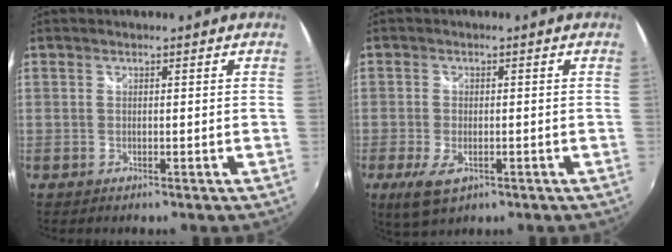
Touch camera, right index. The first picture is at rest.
{"total": 5.8, "force": [-2.6, 2.8, 4.3], "torque": [-0.099, -0.014, -0.044]}